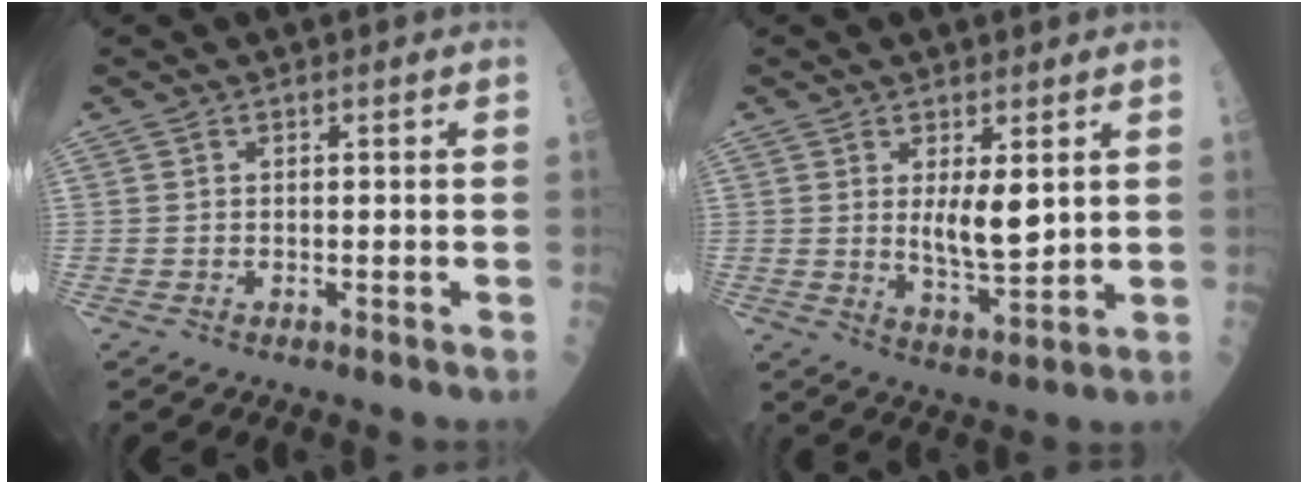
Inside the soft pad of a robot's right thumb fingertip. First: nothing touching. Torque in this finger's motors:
{"motor_torque": [0.04, 0.05, 0.36, 0.16, 0.15]}